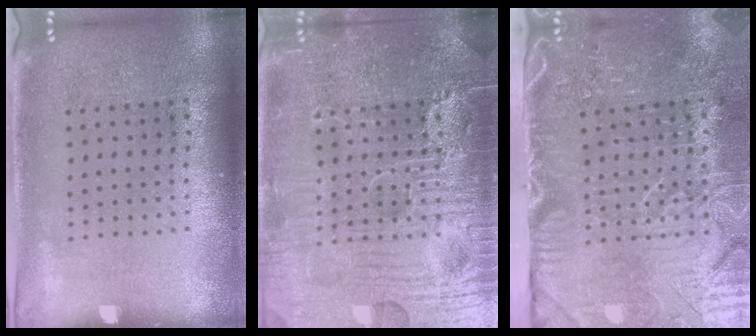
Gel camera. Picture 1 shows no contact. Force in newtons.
{"total": 7.6, "press": 7.6, "slide": 0.9}
{"total": 5.3, "press": 4.4, "slide": 2.9}